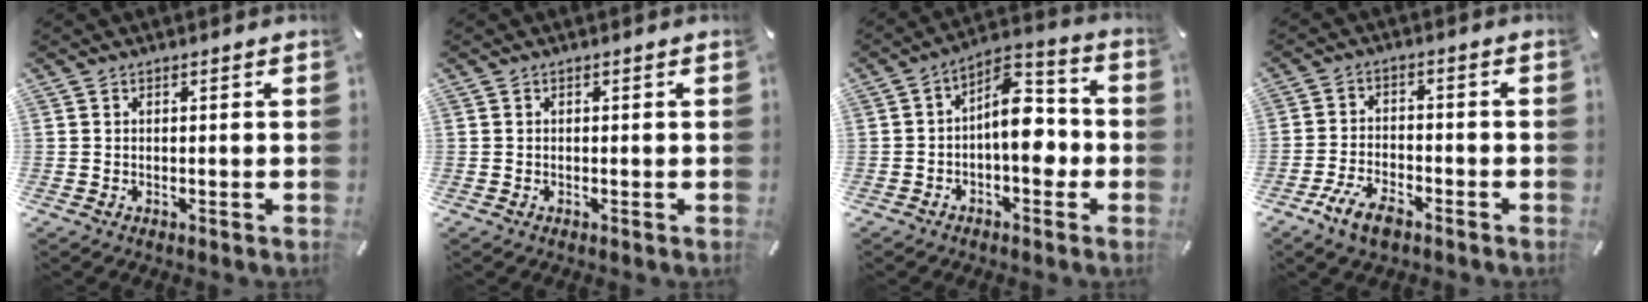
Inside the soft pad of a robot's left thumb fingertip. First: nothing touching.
{"total": 0.0}
{"total": 11.2, "force": [-1.7, 6.2, 9.2], "torque": [-0.136, 0.001, -0.032]}
{"total": 7.3, "force": [-4.6, 3.7, 4.3], "torque": [-0.089, 0.021, -0.086]}